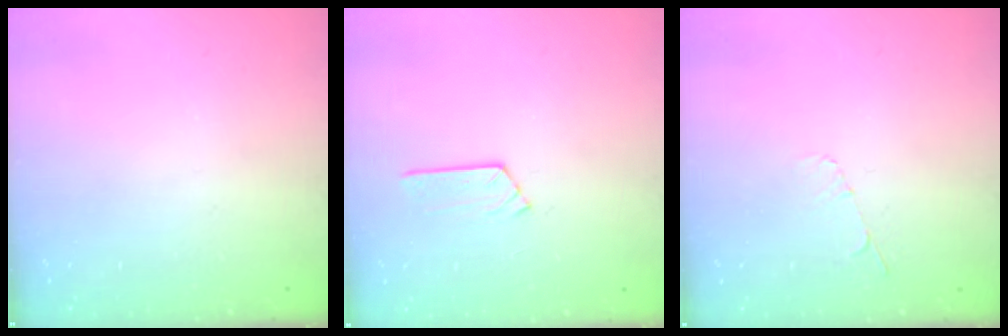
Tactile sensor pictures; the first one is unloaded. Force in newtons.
{"total": 4.1, "press": 4.1, "slide": 0.4}
{"total": 3.3, "press": 3.2, "slide": 0.3}